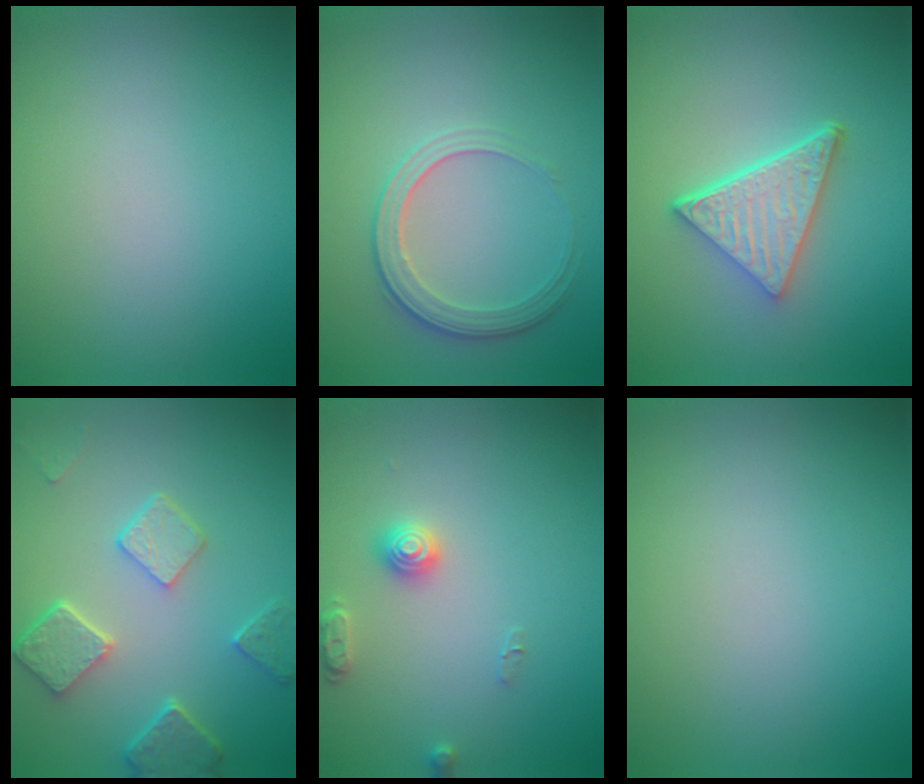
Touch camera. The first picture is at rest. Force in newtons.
{"total": 2.8, "press": 2.7, "slide": 0.8}
{"total": 5.3, "press": 3.9, "slide": 3.6}
{"total": 4.6, "press": 3.6, "slide": 2.8}
{"total": 2.2, "press": 2.2, "slide": 0.1}
{"total": 0.0}